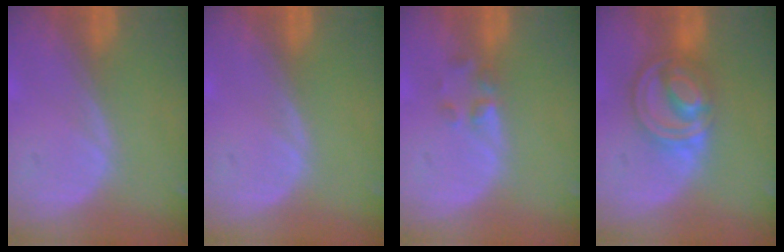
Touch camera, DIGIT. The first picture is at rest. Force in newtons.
{"total": 0.0}
{"total": 2.0, "press": 1.9, "slide": 0.8}
{"total": 7.9, "press": 6.8, "slide": 3.9}